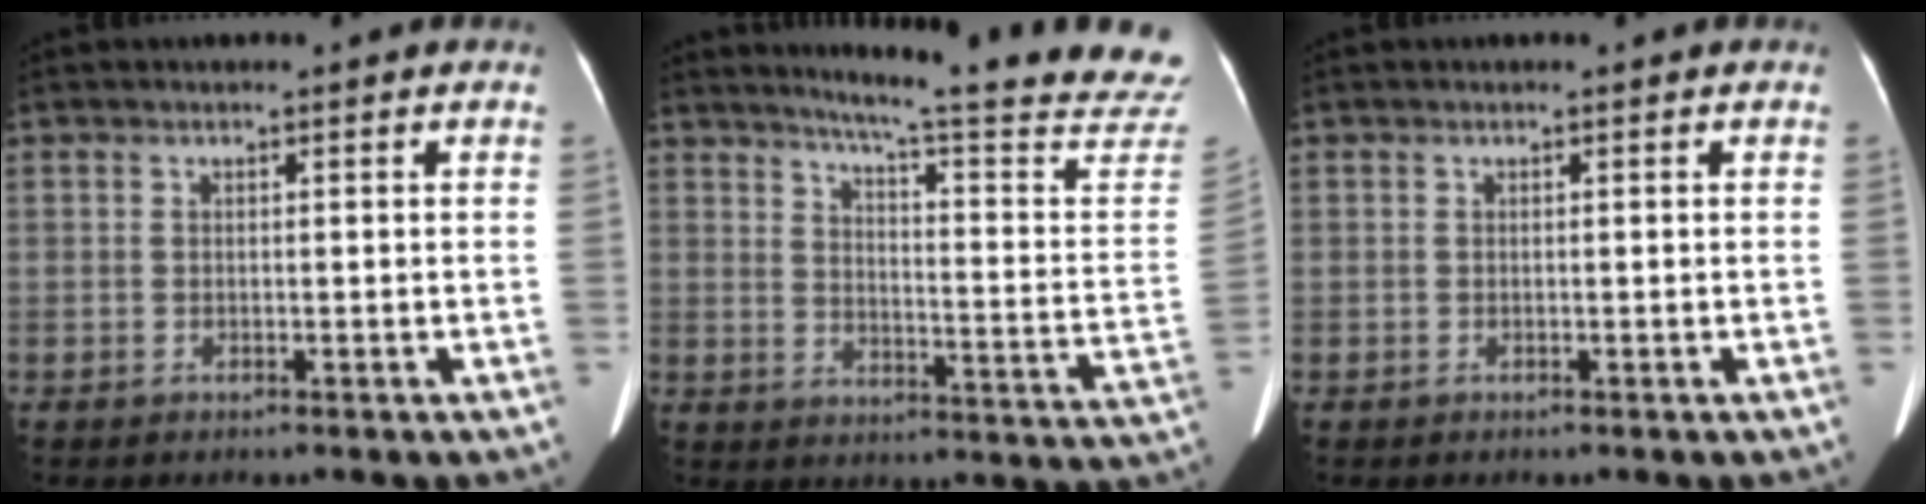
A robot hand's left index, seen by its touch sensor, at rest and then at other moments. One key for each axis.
{"total": 24.0, "fx": 22.0, "fy": -0.4, "fz": 9.6, "tx": -0.126, "ty": -0.124, "tz": 0.254}
{"total": 0.0}